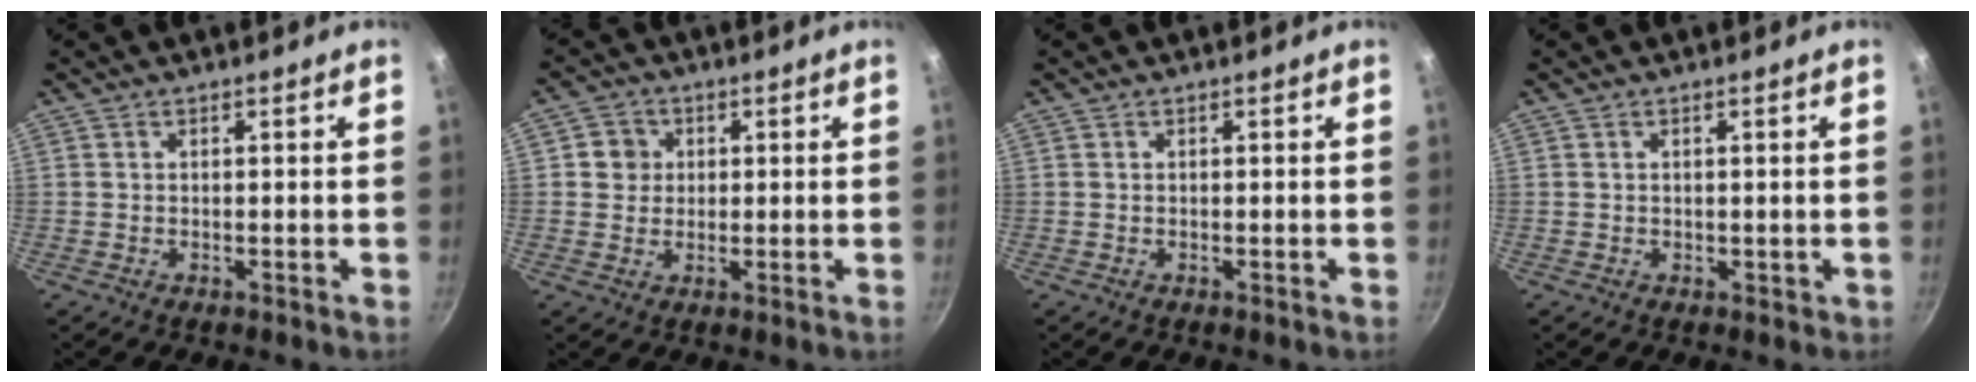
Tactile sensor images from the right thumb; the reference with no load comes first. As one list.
[{"total": 4.5, "force": [0.8, 4.3, 1.1], "torque": [0.014, 0.002, 0.006]}, {"total": 0.0}, {"total": 0.8, "force": [0.2, 0.7, 0.2], "torque": [0.005, 0.002, 0.004]}]